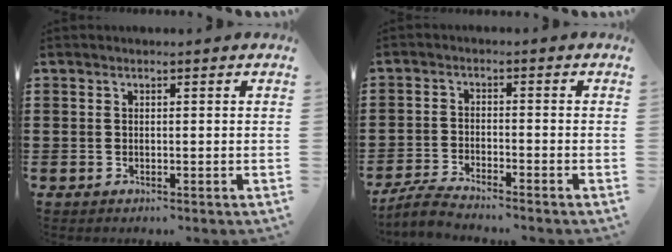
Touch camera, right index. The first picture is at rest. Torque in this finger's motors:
{"motor_torque": [-0.48, 0.69, -0.01, 0.00]}